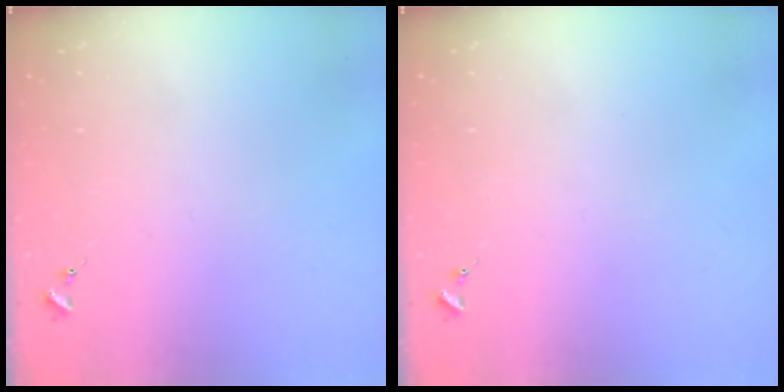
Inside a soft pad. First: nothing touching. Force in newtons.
{"total": 0.0}